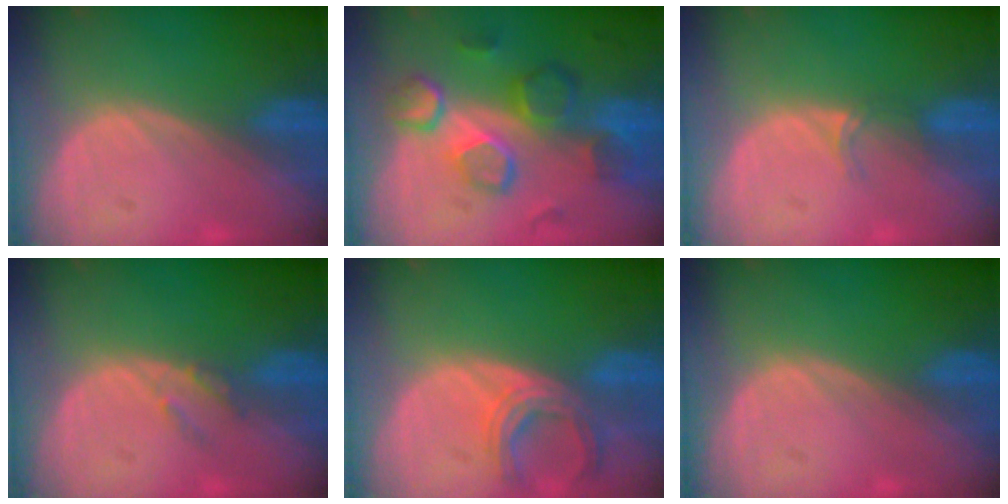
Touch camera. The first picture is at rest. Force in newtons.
{"total": 10.3, "press": 9.1, "slide": 4.9}
{"total": 1.9, "press": 1.5, "slide": 1.2}
{"total": 1.9, "press": 1.9, "slide": 0.1}
{"total": 5.9, "press": 5.5, "slide": 2.2}
{"total": 0.0}